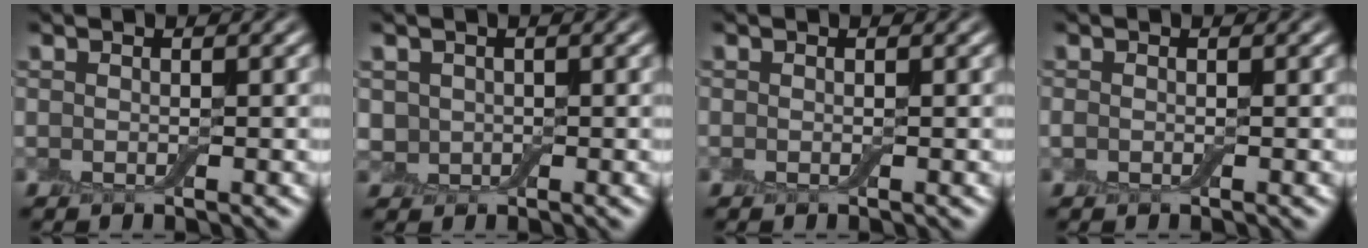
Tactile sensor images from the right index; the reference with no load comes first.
{"total": 1.8, "force": [0.2, 1.6, 0.7], "torque": [-0.014, -0.004, 0.001]}
{"total": 0.0}
{"total": 0.0}